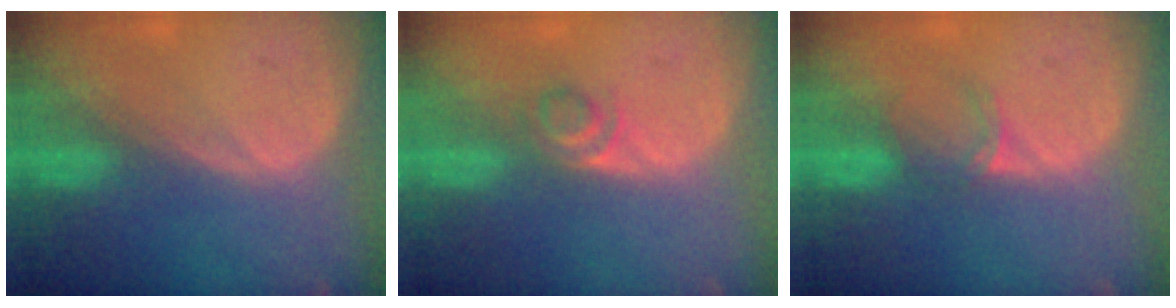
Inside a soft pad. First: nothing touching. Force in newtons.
{"total": 2.5, "press": 2.4, "slide": 0.8}
{"total": 2.5, "press": 2.0, "slide": 1.4}